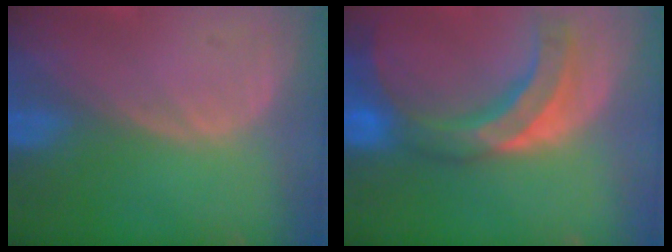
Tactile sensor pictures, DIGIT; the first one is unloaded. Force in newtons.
{"total": 10.3, "press": 9.4, "slide": 4.3}